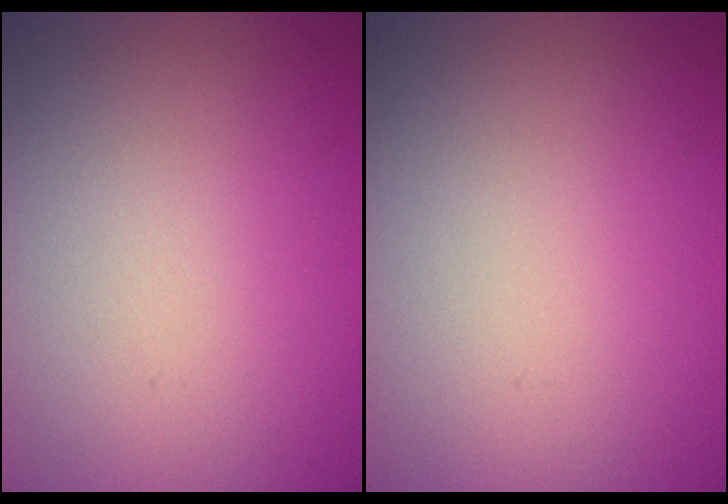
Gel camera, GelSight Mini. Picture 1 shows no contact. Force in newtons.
{"total": 0.0}